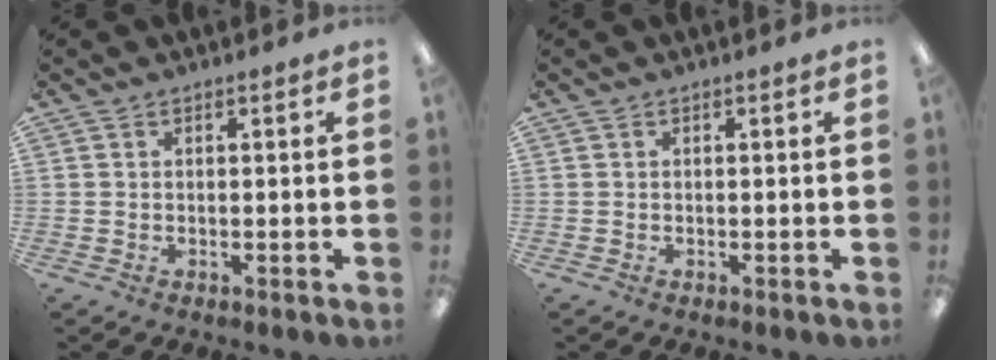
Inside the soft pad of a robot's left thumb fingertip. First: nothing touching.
{"total": 0.0}